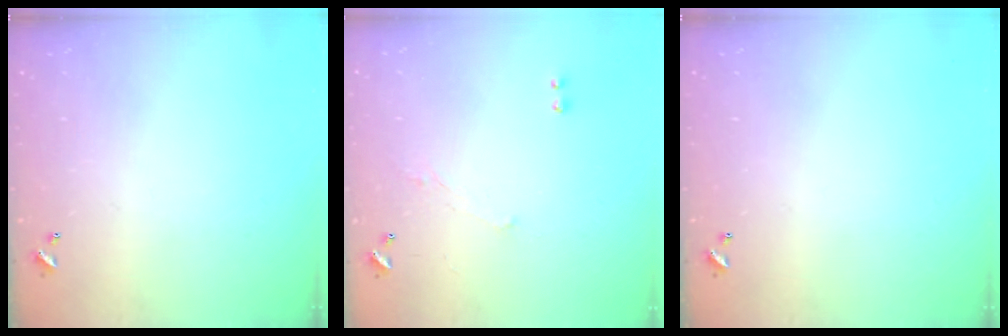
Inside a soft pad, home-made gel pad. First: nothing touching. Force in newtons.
{"total": 1.2, "press": 0.8, "slide": 0.9}
{"total": 0.0}